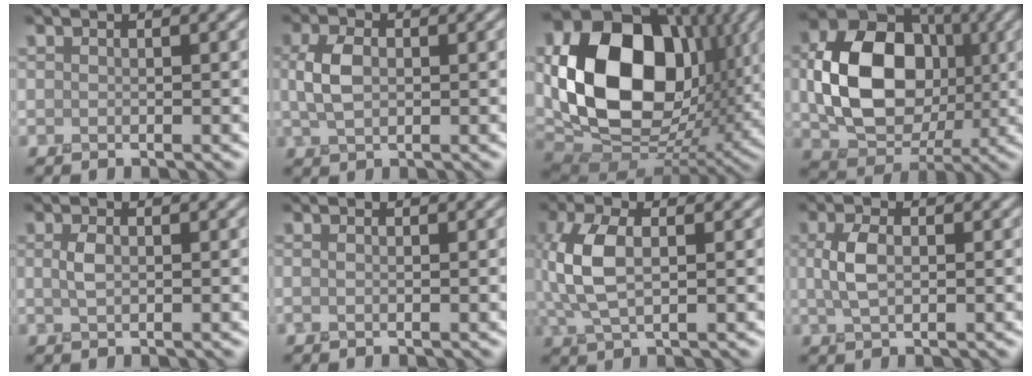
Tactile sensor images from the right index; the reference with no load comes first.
{"total": 3.1, "force": [0.2, 1.9, 2.4], "torque": [-0.061, 0.003, 0.002]}
{"total": 16.5, "force": [2.3, 11.9, 11.2], "torque": [-0.232, -0.014, 0.041]}
{"total": 10.9, "force": [-0.2, 8.1, 7.3], "torque": [-0.145, 0.000, 0.000]}
{"total": 1.3, "force": [0.0, 0.7, 1.0], "torque": [-0.030, 0.001, 0.000]}
{"total": 0.0}
{"total": 5.8, "force": [0.4, 2.8, 5.1], "torque": [-0.129, 0.007, 0.003]}
{"total": 2.7, "force": [0.2, 1.5, 2.3], "torque": [-0.058, 0.001, 0.003]}